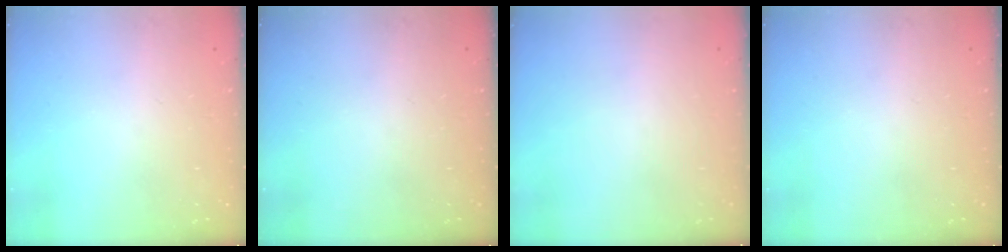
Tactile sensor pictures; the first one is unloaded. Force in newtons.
{"total": 0.0}
{"total": 0.0}
{"total": 0.0}